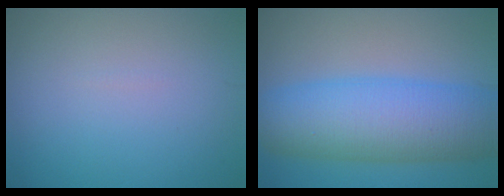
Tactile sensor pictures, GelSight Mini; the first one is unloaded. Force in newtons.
{"total": 9.7, "press": 9.7, "slide": 0.2}